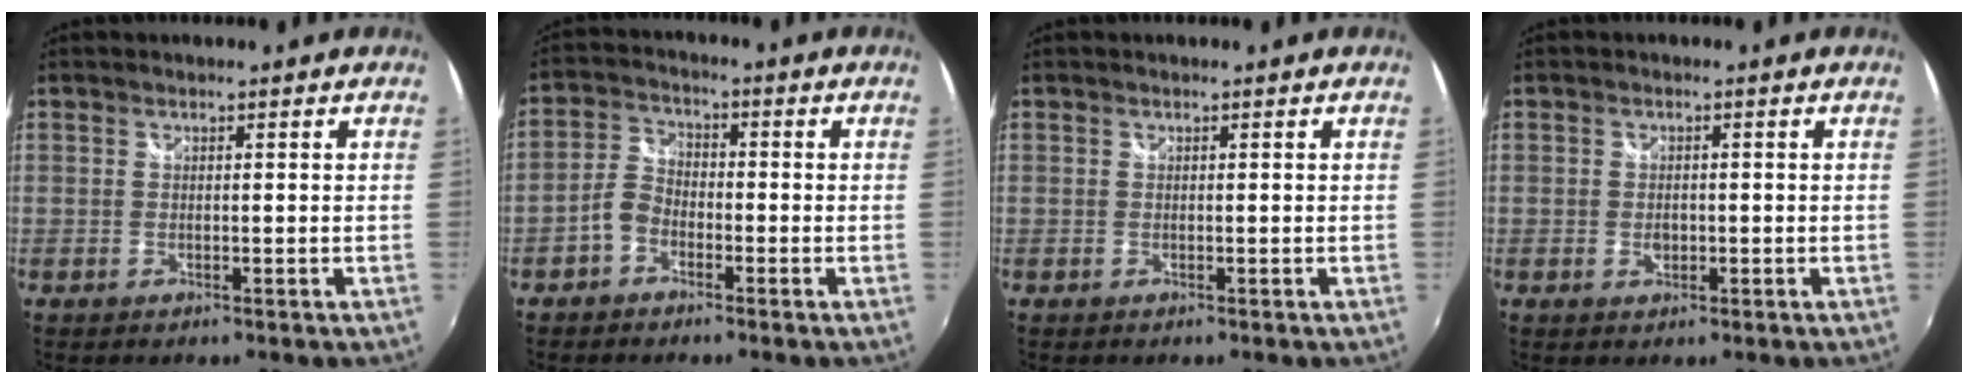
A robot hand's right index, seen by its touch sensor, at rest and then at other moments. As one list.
[{"total": 4.3, "force": [-2.4, 2.8, 2.1], "torque": [-0.045, 0.015, -0.049]}, {"total": 0.0}, {"total": 2.0, "force": [-0.5, 1.4, 1.3], "torque": [-0.022, 0.000, -0.009]}]